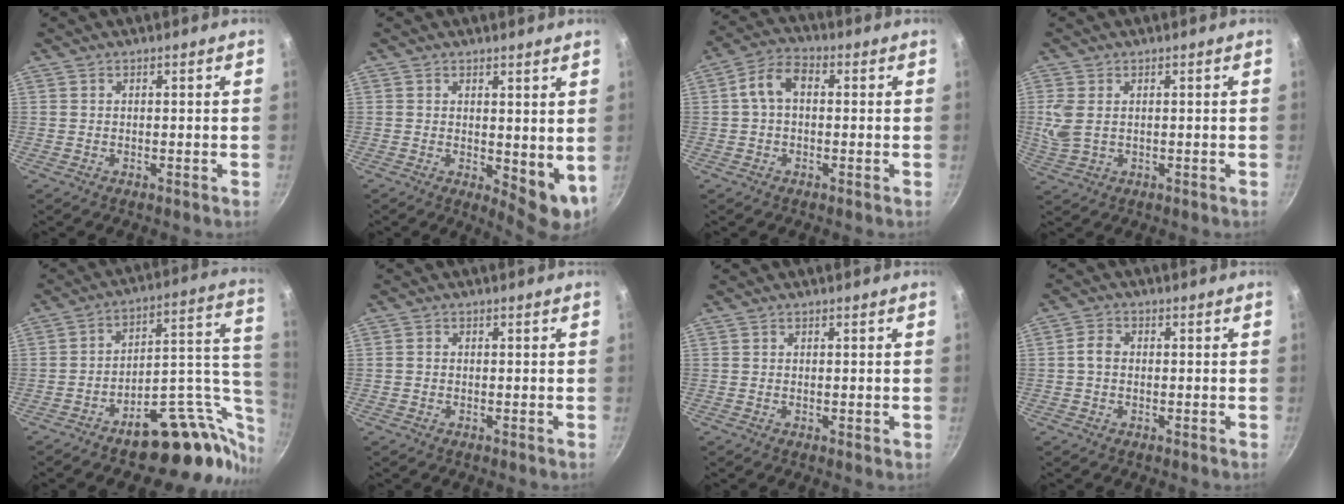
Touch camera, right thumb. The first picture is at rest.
{"total": 7.0, "force": [1.4, 3.3, 6.0], "torque": [-0.073, -0.019, 0.025]}
{"total": 6.5, "force": [0.4, 4.4, 4.8], "torque": [-0.087, 0.026, -0.002]}
{"total": 4.9, "force": [0.7, 3.1, 3.7], "torque": [-0.080, -0.003, 0.020]}
{"total": 22.6, "force": [-7.7, 12.9, 16.8], "torque": [-0.155, 0.061, -0.101]}
{"total": 0.8, "force": [-0.3, 0.7, 0.3], "torque": [-0.004, 0.002, -0.007]}
{"total": 0.6, "force": [0.0, 0.2, 0.6], "torque": [-0.008, -0.001, -0.002]}
{"total": 3.0, "force": [-0.2, 2.3, 1.9], "torque": [-0.035, 0.011, -0.010]}